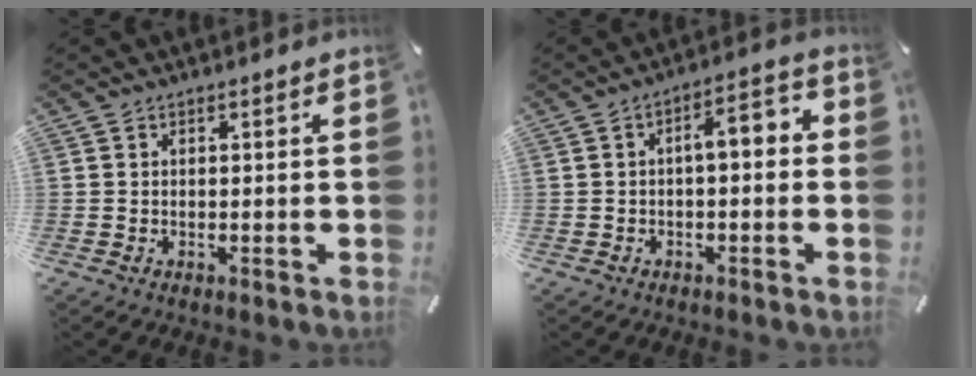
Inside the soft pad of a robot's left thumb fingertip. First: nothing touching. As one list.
[{"total": 6.0, "force": [-0.4, 2.7, 5.3], "torque": [-0.082, 0.015, -0.014]}]